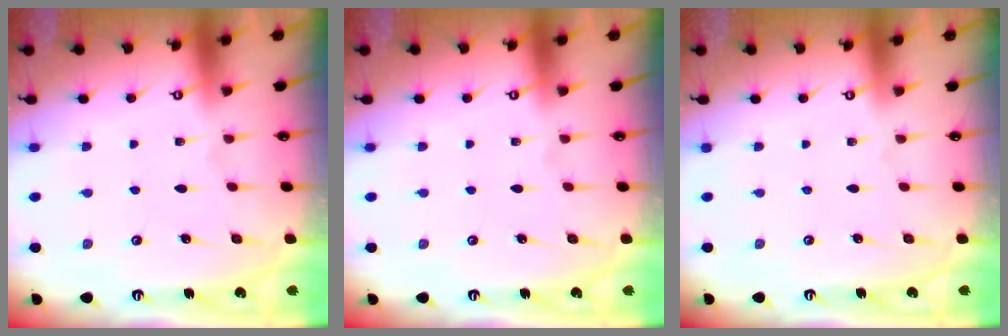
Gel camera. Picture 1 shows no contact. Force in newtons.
{"total": 0.0}
{"total": 0.0}